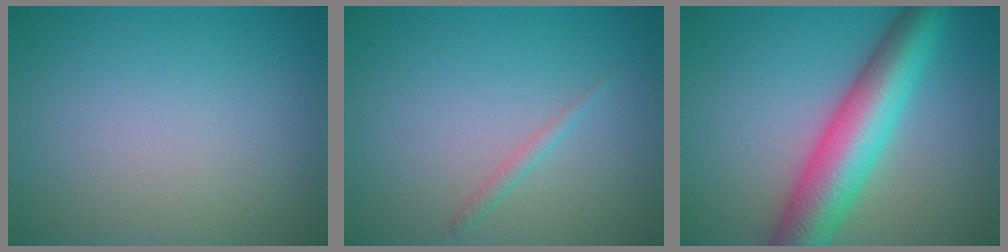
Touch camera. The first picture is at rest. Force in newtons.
{"total": 0.9, "press": 0.9, "slide": 0.1}
{"total": 8.6, "press": 8.6, "slide": 0.2}